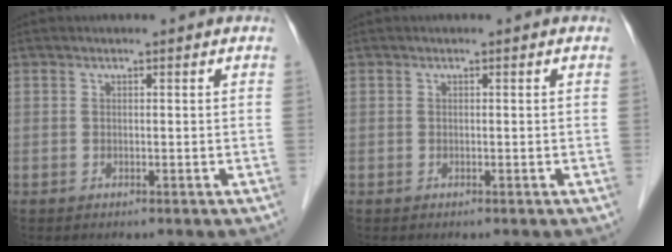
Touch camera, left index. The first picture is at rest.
{"total": 0.0}